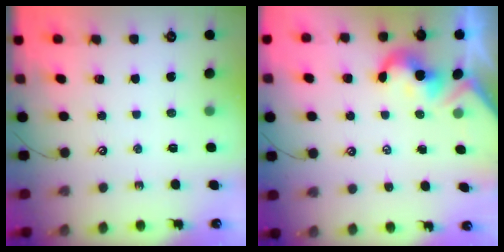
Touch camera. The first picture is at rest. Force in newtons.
{"total": 2.2, "press": 2.2, "slide": 0.4}